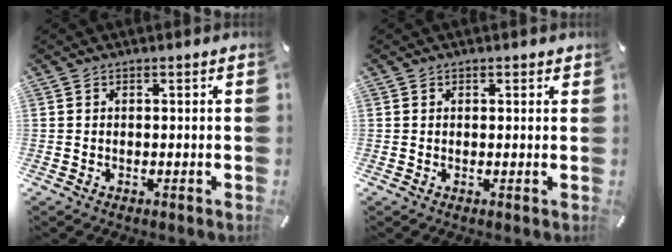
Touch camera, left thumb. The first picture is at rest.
{"total": 0.7, "force": [0.4, 0.5, 0.1], "torque": [0.006, -0.001, 0.005]}